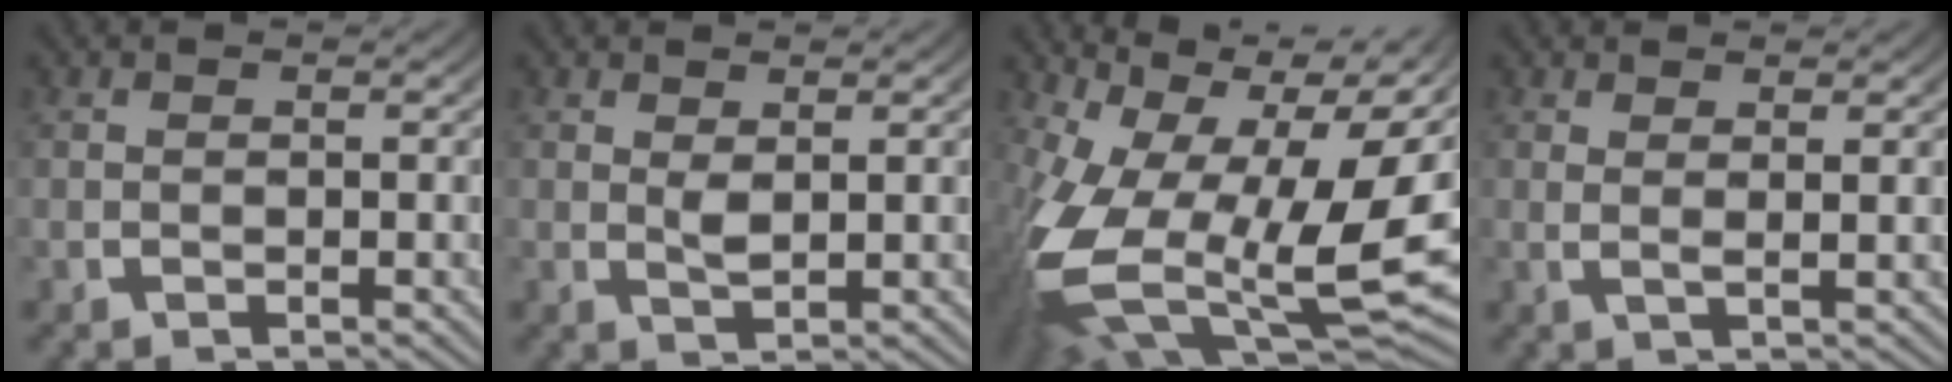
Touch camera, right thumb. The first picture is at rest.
{"total": 1.5, "force": [1.0, 0.4, 0.9], "torque": [-0.018, -0.002, 0.024]}
{"total": 20.4, "force": [-1.1, 11.9, 16.6], "torque": [-0.319, -0.068, 0.019]}
{"total": 1.7, "force": [1.1, -0.2, 1.2], "torque": [-0.030, -0.007, 0.023]}